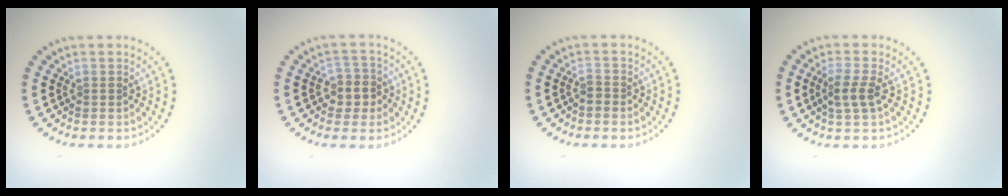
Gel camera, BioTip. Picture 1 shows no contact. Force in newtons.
{"total": 2.3, "press": 2.0, "slide": 1.1}
{"total": 0.8, "press": 0.5, "slide": 0.6}
{"total": 2.2, "press": 2.0, "slide": 0.9}